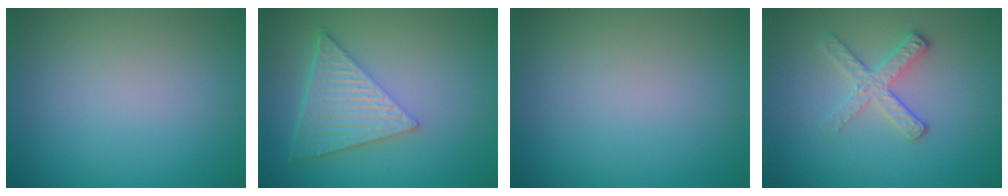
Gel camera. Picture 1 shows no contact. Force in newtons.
{"total": 6.8, "press": 4.7, "slide": 4.8}
{"total": 0.0}
{"total": 2.7, "press": 2.5, "slide": 1.1}